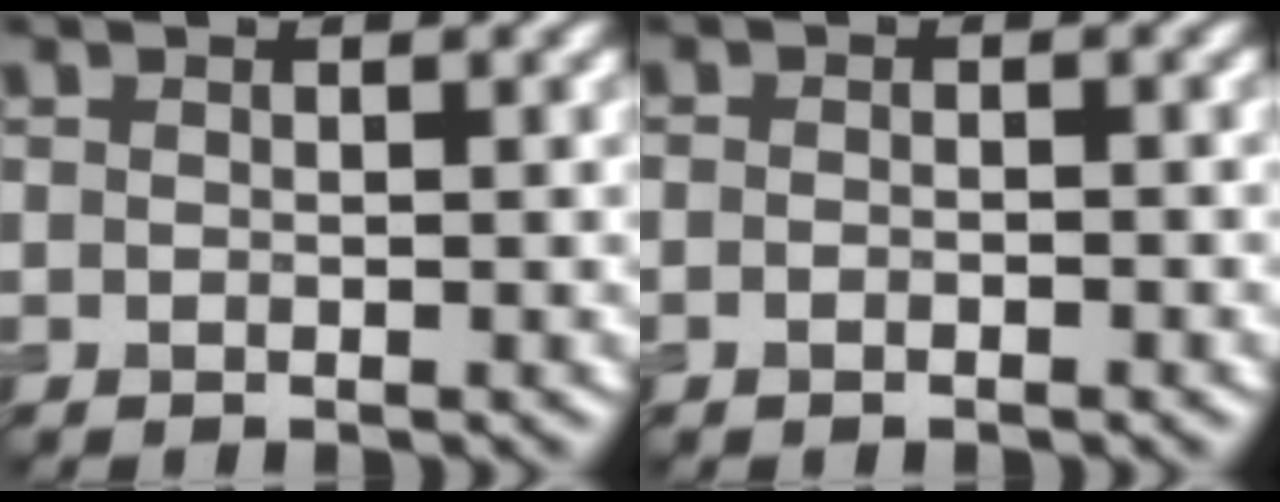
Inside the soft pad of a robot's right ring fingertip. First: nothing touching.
{"total": 1.0, "force": [-0.5, 0.4, 0.7], "torque": [-0.010, -0.002, -0.008]}